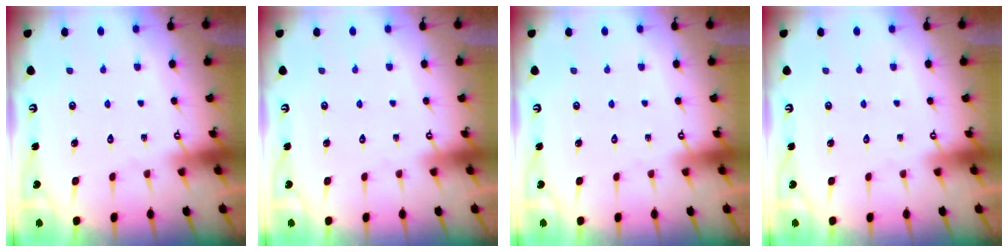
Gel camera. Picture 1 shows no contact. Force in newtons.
{"total": 0.0}
{"total": 0.0}
{"total": 0.0}